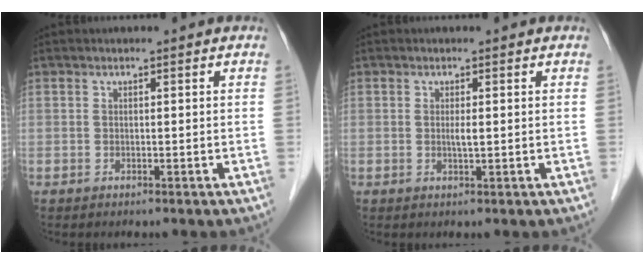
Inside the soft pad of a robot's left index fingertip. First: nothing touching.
{"total": 1.1, "force": [0.2, 0.1, 1.0], "torque": [-0.024, -0.002, 0.003]}